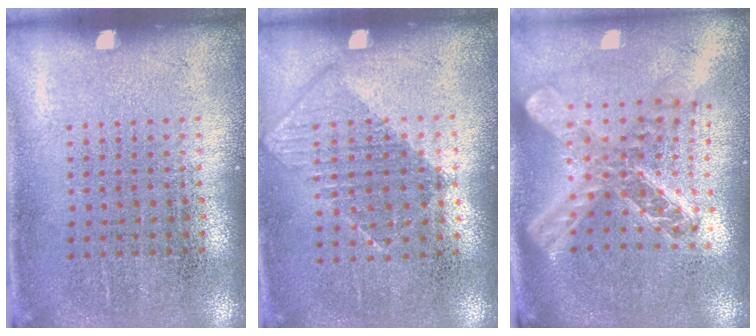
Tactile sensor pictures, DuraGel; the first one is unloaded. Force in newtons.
{"total": 0.9, "press": 0.7, "slide": 0.4}
{"total": 2.4, "press": 1.9, "slide": 1.4}